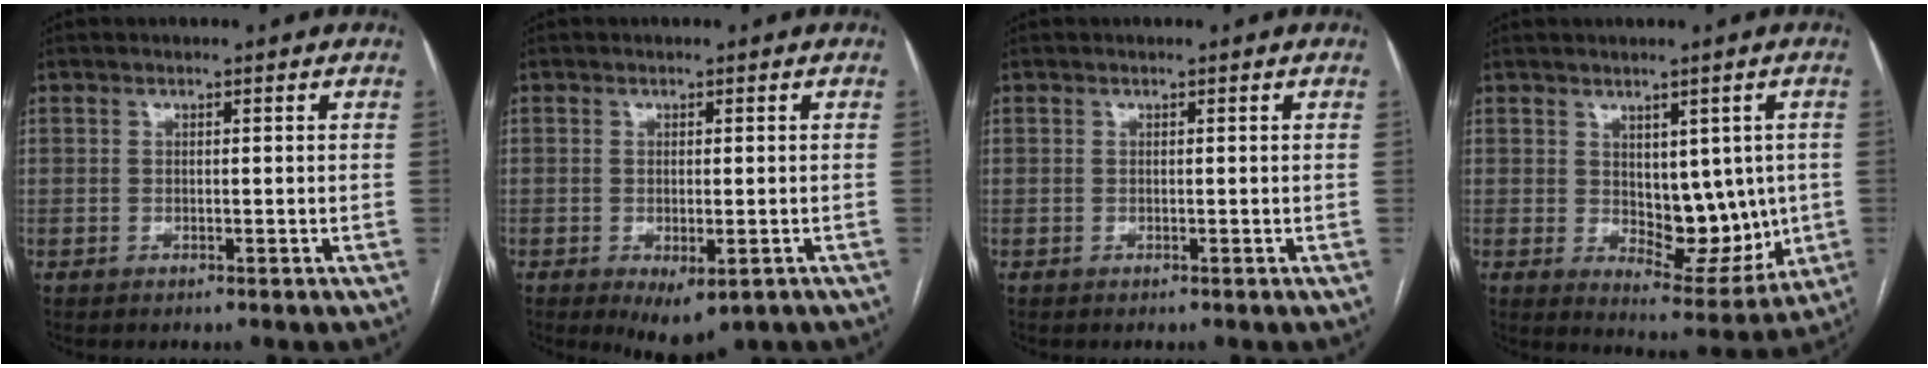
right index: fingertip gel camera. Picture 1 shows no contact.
{"total": 5.3, "force": [-2.6, 2.0, 4.1], "torque": [-0.055, -0.011, -0.026]}
{"total": 0.0}
{"total": 9.6, "force": [0.3, 5.4, 7.9], "torque": [-0.090, -0.005, 0.026]}